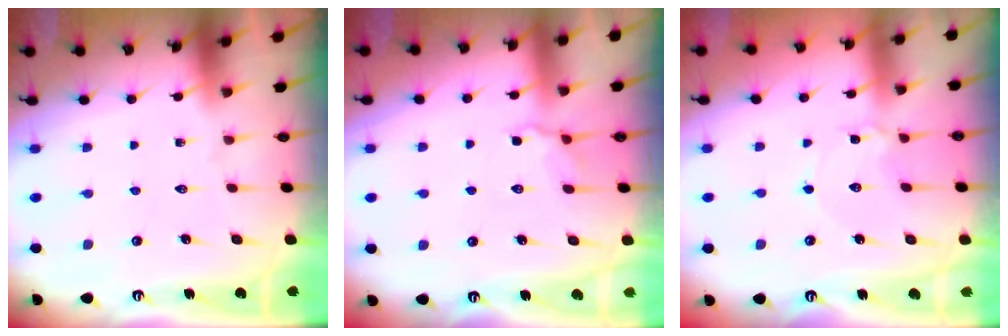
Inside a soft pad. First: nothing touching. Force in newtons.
{"total": 4.3, "press": 3.9, "slide": 1.8}
{"total": 2.3, "press": 2.3, "slide": 0.2}